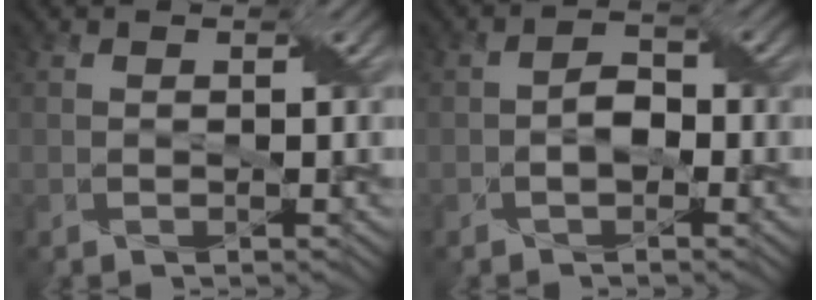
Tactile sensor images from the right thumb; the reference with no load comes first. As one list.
[{"total": 2.2, "force": [-0.8, 1.4, 1.6], "torque": [-0.032, 0.006, -0.017]}]